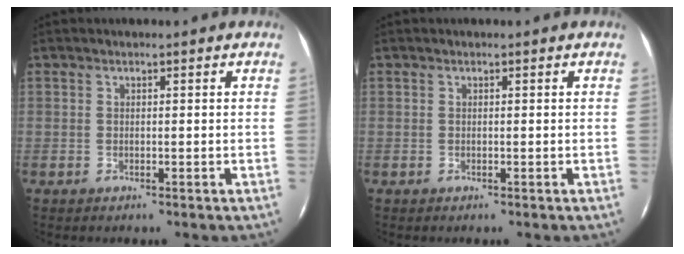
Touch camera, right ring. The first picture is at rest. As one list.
[{"total": 0.0}]